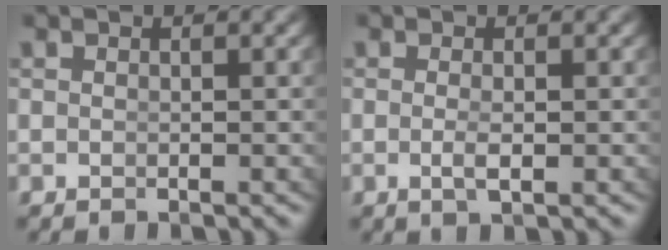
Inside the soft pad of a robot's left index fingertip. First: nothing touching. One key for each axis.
{"total": 1.4, "fx": -0.6, "fy": -0.1, "fz": 1.3, "tx": -0.028, "ty": -0.015, "tz": -0.002}